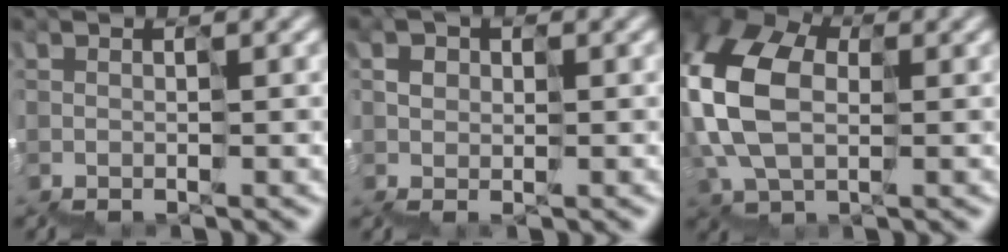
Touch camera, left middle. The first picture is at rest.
{"total": 1.1, "force": [0.2, 0.9, 0.7], "torque": [-0.029, 0.011, 0.002]}
{"total": 9.3, "force": [1.7, 6.6, 6.3], "torque": [-0.193, 0.021, 0.026]}